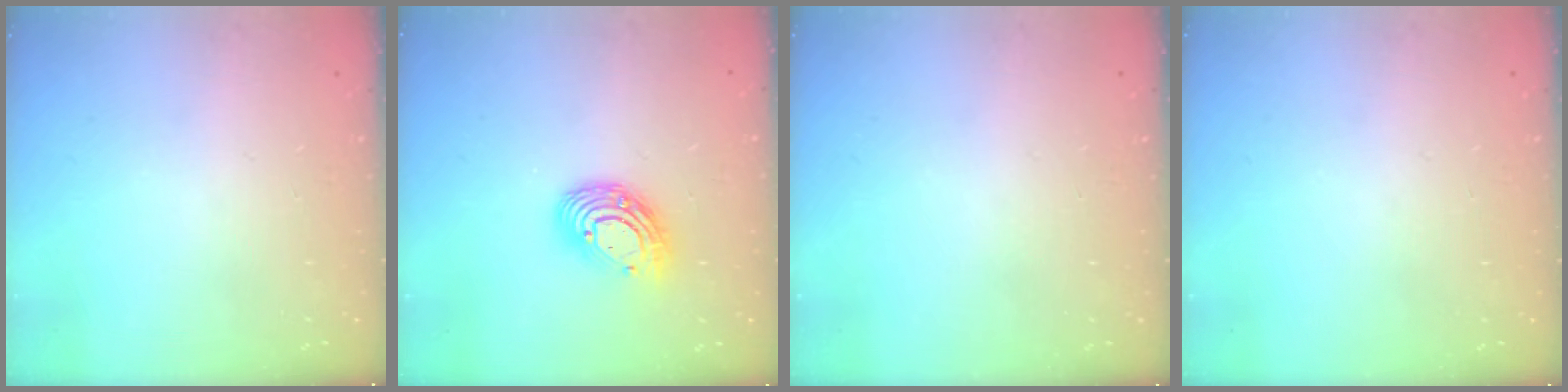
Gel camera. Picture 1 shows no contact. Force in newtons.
{"total": 11.6, "press": 11.5, "slide": 1.1}
{"total": 0.0}
{"total": 0.0}